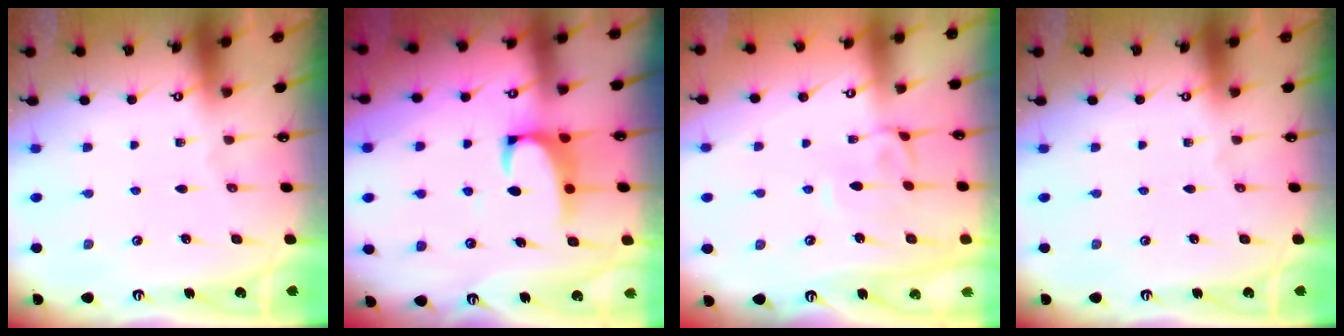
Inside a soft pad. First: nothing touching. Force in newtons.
{"total": 2.2, "press": 2.0, "slide": 0.9}
{"total": 2.1, "press": 1.9, "slide": 0.7}
{"total": 0.0}